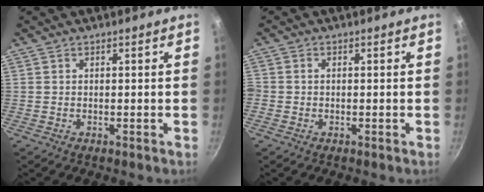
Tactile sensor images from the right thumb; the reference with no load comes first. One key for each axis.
{"total": 1.1, "fx": -0.6, "fy": 0.9, "fz": 0.3, "tx": -0.008, "ty": -0.001, "tz": -0.013}